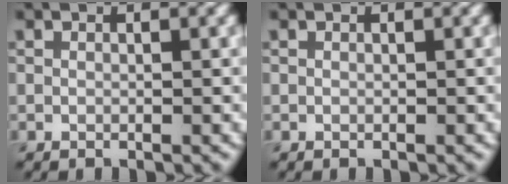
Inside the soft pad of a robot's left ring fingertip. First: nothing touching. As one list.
[{"total": 0.0}]